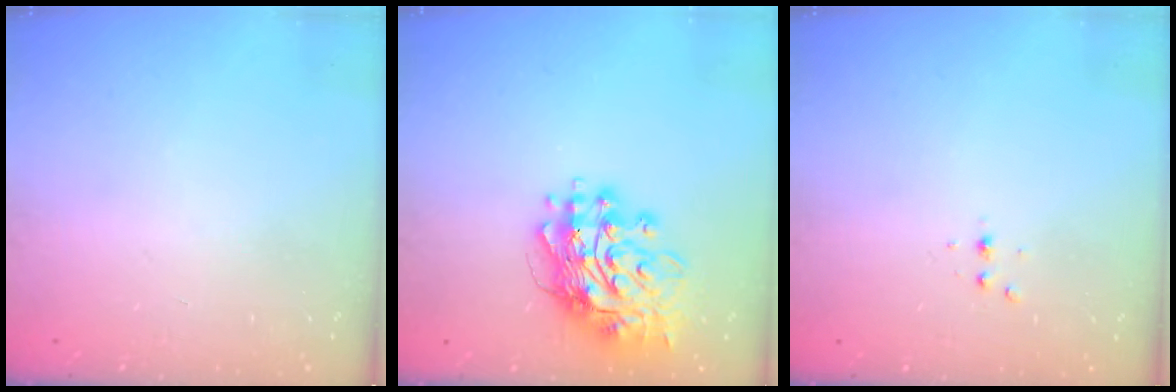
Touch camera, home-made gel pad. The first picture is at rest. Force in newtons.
{"total": 17.5, "press": 17.4, "slide": 1.7}
{"total": 2.3, "press": 2.3, "slide": 0.3}